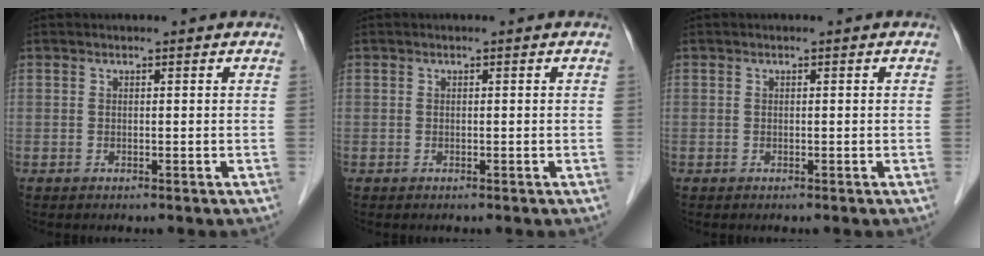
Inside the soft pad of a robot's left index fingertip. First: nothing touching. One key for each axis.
{"total": 0.0}
{"total": 0.0}